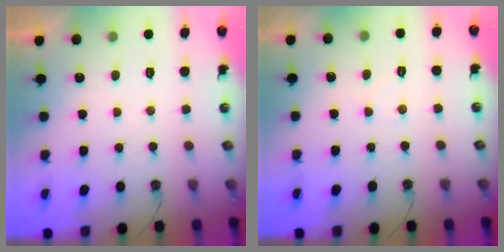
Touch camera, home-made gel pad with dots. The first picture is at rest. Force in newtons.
{"total": 4.0, "press": 3.9, "slide": 0.4}